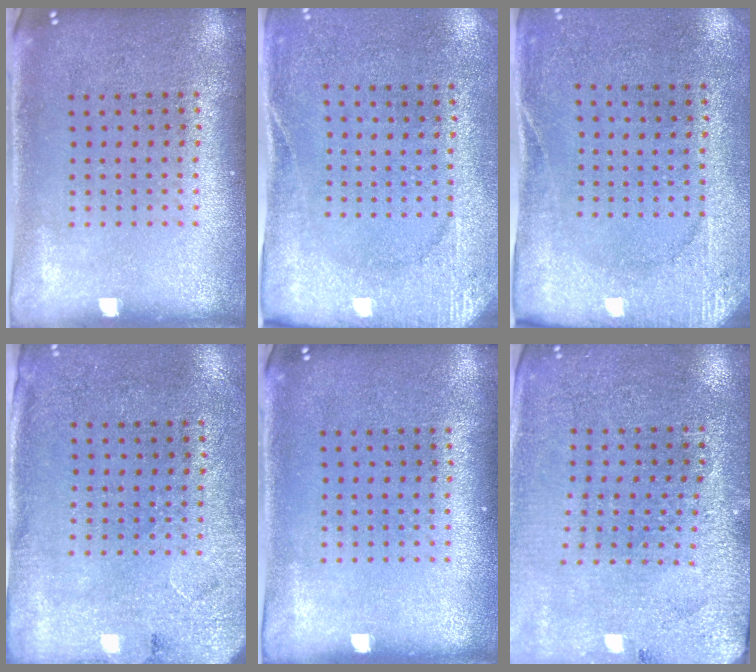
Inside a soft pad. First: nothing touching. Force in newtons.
{"total": 2.7, "press": 2.3, "slide": 1.3}
{"total": 2.7, "press": 2.2, "slide": 1.5}
{"total": 2.6, "press": 2.1, "slide": 1.5}
{"total": 0.0}
{"total": 2.8, "press": 2.8, "slide": 0.3}